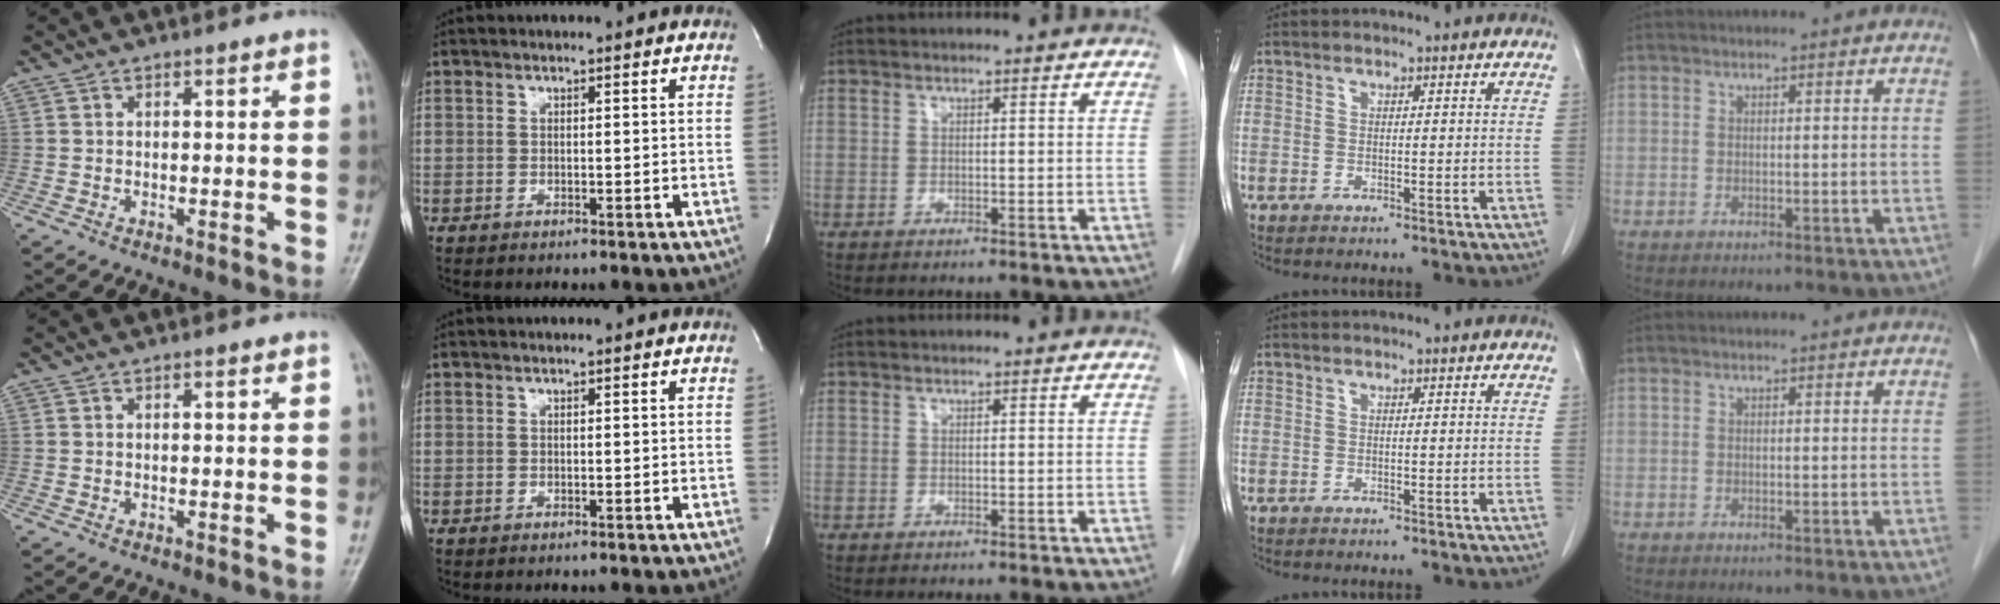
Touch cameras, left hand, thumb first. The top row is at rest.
{}